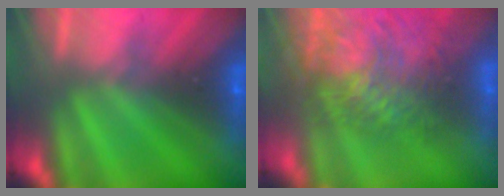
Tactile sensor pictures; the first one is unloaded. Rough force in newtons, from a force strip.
{"total": 7.5}